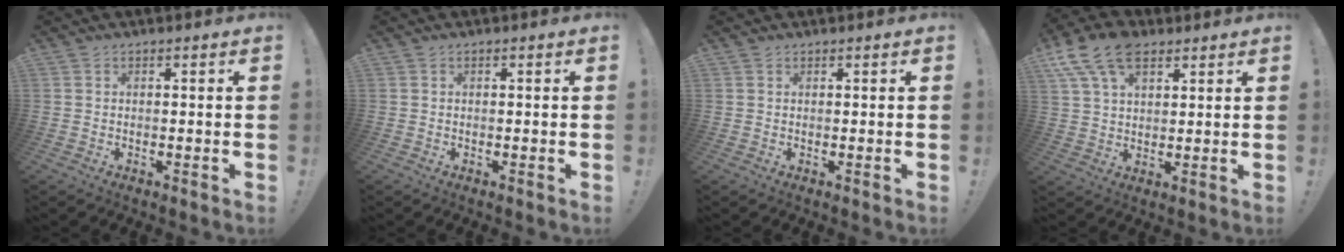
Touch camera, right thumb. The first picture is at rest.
{"total": 0.0}
{"total": 0.6, "force": [0.5, 0.4, 0.1], "torque": [0.004, -0.002, 0.009]}
{"total": 13.5, "force": [7.2, 8.0, 8.0], "torque": [-0.140, -0.025, 0.136]}